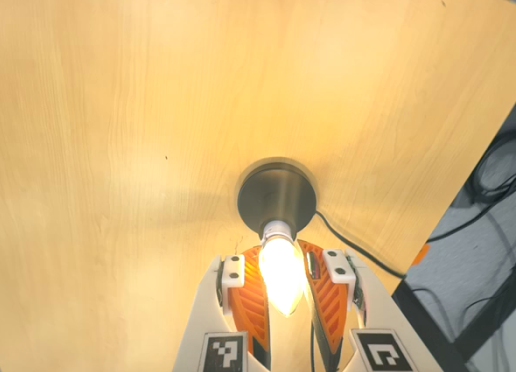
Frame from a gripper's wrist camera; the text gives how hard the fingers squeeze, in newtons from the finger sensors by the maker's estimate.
{"total": 23.0, "left": 21.4, "right": 24.6}